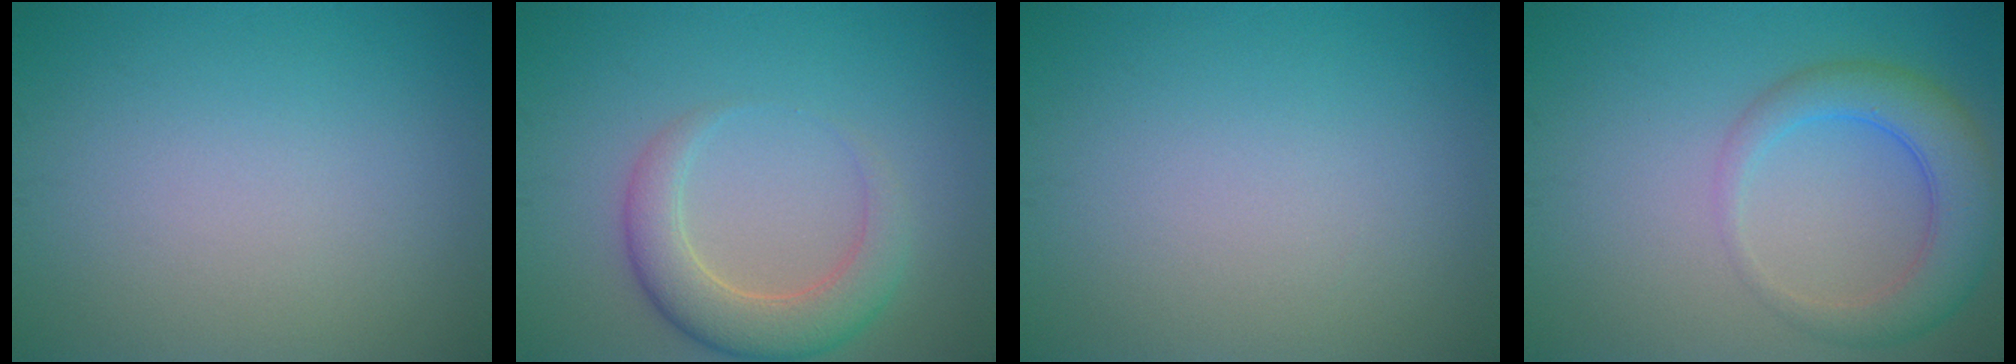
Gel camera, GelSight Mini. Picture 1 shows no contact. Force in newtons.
{"total": 4.5, "press": 4.4, "slide": 0.5}
{"total": 0.0}
{"total": 4.9, "press": 4.9, "slide": 0.2}